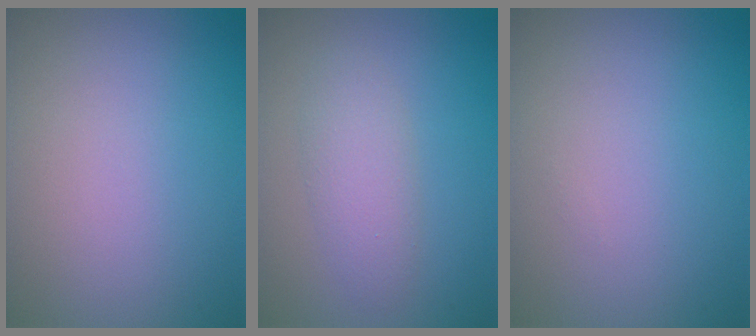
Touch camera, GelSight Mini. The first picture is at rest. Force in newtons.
{"total": 2.6, "press": 2.6, "slide": 0.1}
{"total": 0.0}